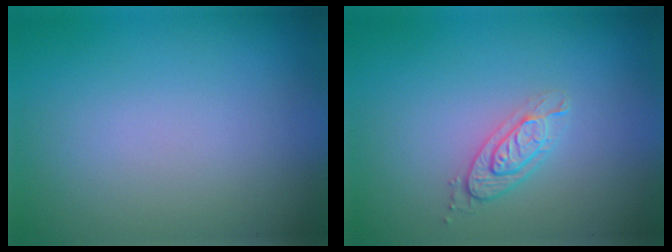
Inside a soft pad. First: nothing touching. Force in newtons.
{"total": 2.1, "press": 1.9, "slide": 0.9}